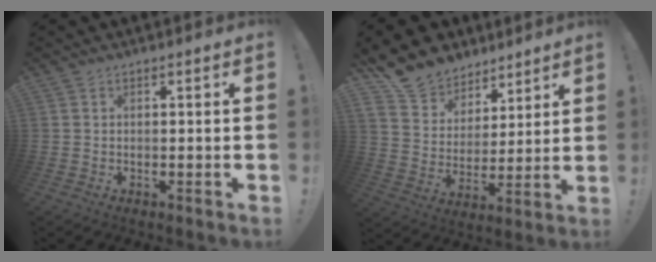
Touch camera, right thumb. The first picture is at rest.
{"total": 12.4, "force": [9.7, 7.6, 1.6], "torque": [-0.034, -0.081, 0.186]}